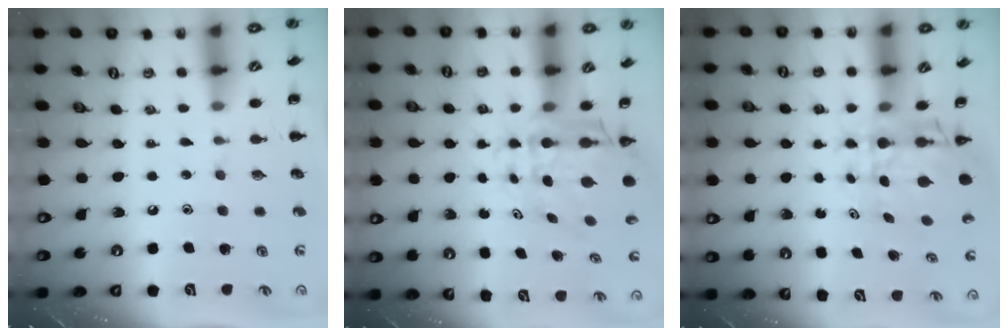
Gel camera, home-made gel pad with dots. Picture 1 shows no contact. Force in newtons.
{"total": 7.0, "press": 6.6, "slide": 2.3}
{"total": 6.5, "press": 5.9, "slide": 2.6}